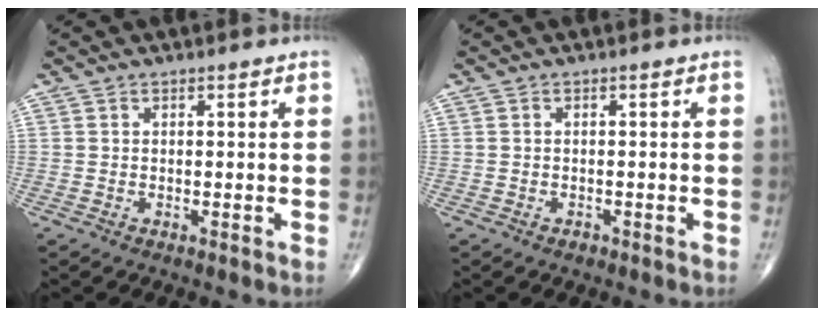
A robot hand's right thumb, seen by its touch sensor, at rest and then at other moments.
{"total": 0.9, "force": [-0.5, 0.6, 0.3], "torque": [-0.004, 0.001, -0.009]}